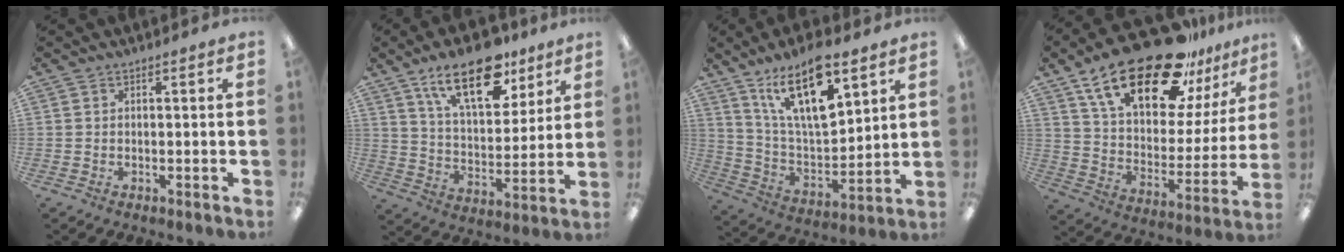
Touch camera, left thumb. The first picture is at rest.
{"total": 19.6, "force": [12.3, 9.0, 12.3], "torque": [-0.188, -0.056, 0.207]}
{"total": 20.0, "force": [12.0, 7.8, 14.0], "torque": [-0.246, -0.059, 0.201]}
{"total": 26.6, "force": [18.3, 10.6, 16.2], "torque": [-0.262, -0.111, 0.311]}